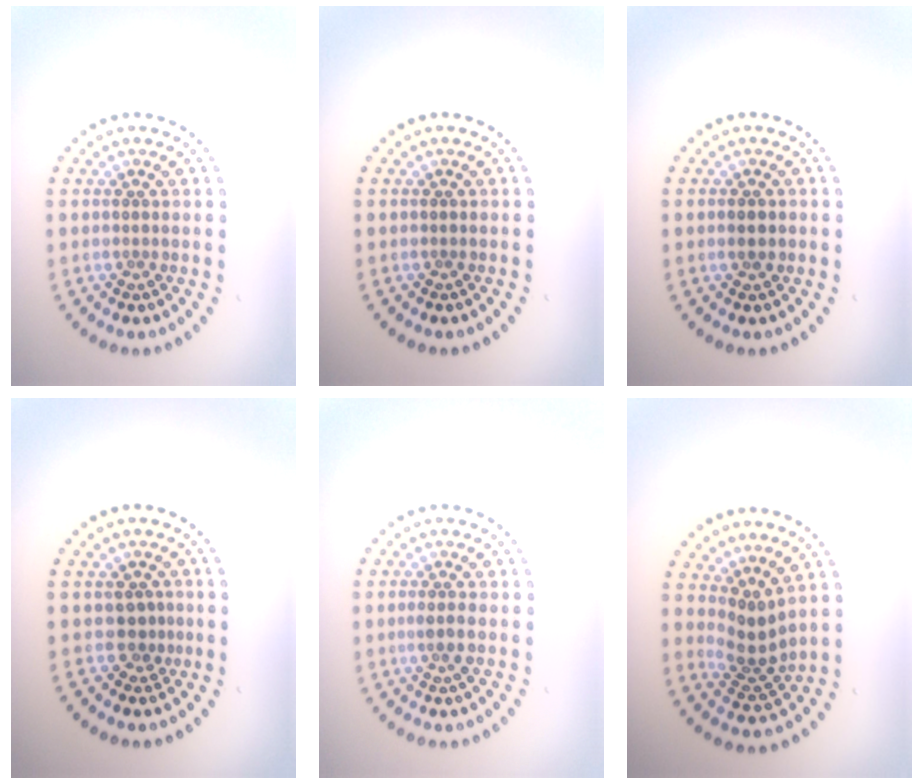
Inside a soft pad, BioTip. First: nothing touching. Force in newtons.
{"total": 0.0}
{"total": 1.2, "press": 1.2, "slide": 0.2}
{"total": 1.7, "press": 1.2, "slide": 1.2}
{"total": 1.6, "press": 1.3, "slide": 0.9}
{"total": 2.9, "press": 2.3, "slide": 1.8}